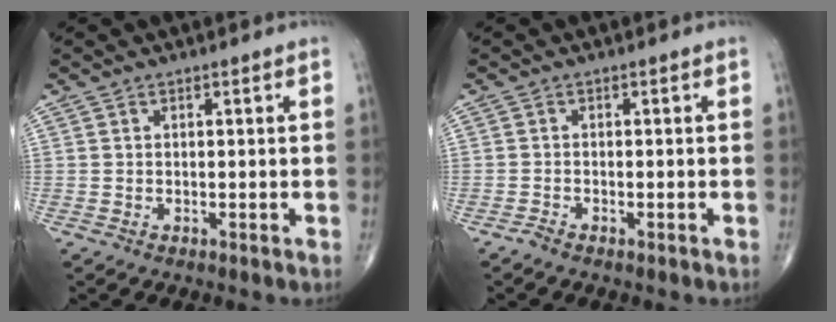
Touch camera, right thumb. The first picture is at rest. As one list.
[{"total": 0.9, "force": [-0.8, 0.1, 0.3], "torque": [-0.016, 0.000, -0.020]}]